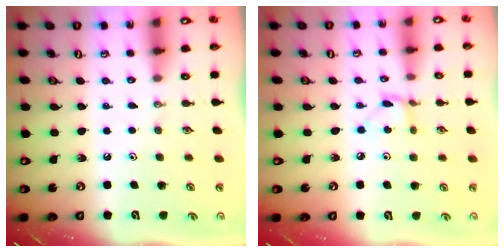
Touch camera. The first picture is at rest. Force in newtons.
{"total": 3.8, "press": 3.8, "slide": 0.4}